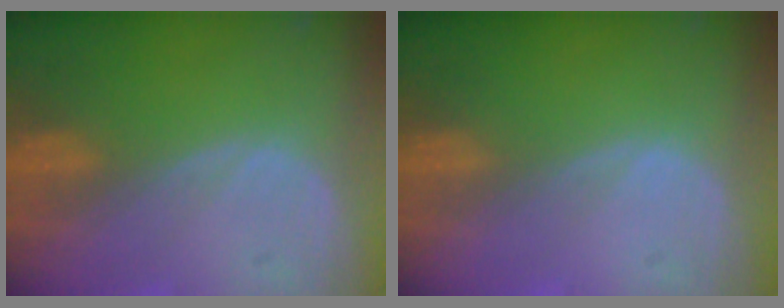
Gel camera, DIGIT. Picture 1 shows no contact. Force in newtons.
{"total": 0.0}